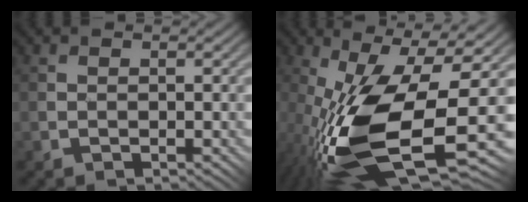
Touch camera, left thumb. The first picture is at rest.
{"total": 16.2, "force": [-4.7, 5.0, 14.6], "torque": [-0.312, -0.013, -0.084]}